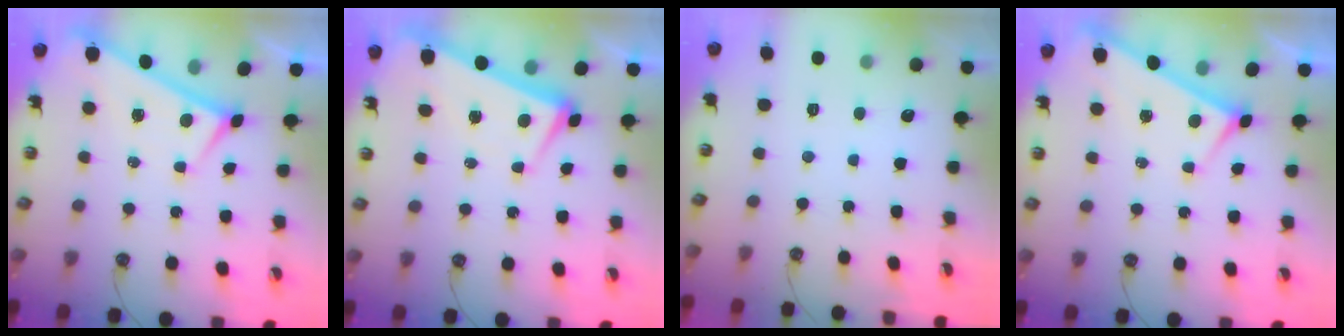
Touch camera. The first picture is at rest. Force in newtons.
{"total": 1.4, "press": 1.1, "slide": 0.8}
{"total": 0.0}
{"total": 4.0, "press": 4.0, "slide": 0.4}